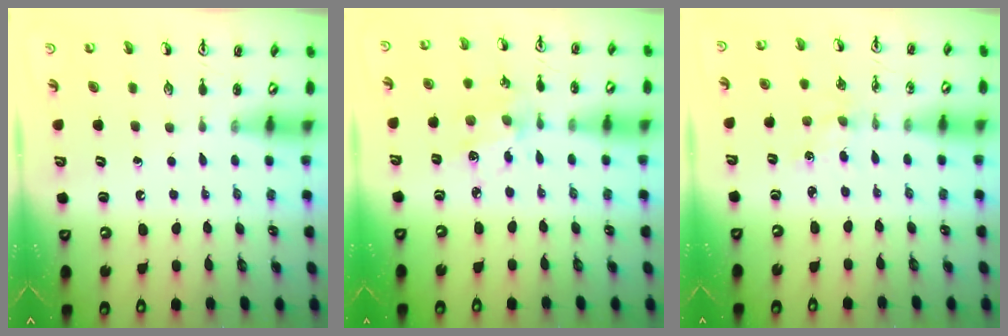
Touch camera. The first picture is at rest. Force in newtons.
{"total": 5.4, "press": 5.4, "slide": 0.4}
{"total": 1.5, "press": 1.5, "slide": 0.2}